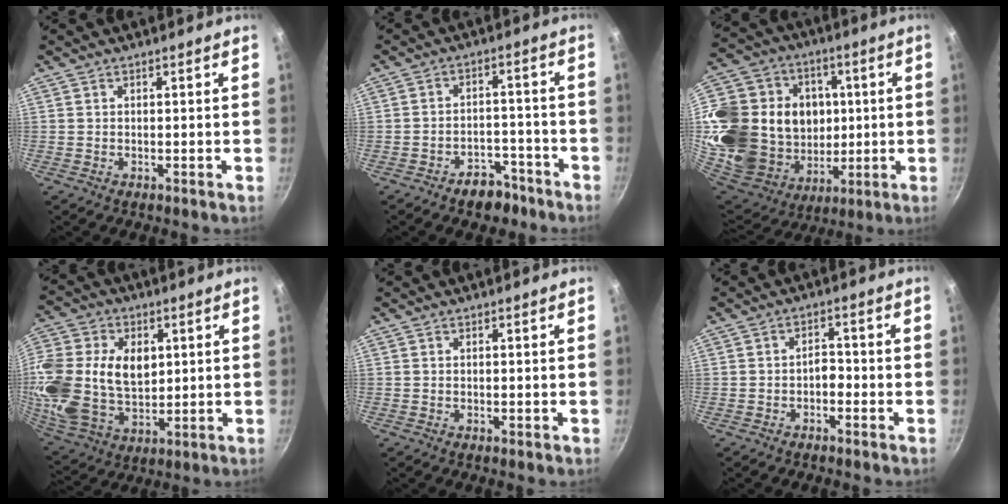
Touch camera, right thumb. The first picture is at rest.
{"total": 6.8, "force": [-4.9, 3.8, 2.7], "torque": [-0.014, 0.051, -0.062]}
{"total": 33.0, "force": [4.3, 27.3, 18.0], "torque": [-0.372, 0.019, 0.100]}
{"total": 23.1, "force": [3.7, 16.3, 16.0], "torque": [-0.352, 0.003, 0.073]}
{"total": 0.6, "force": [-0.1, 0.2, 0.6], "torque": [-0.008, 0.000, -0.002]}
{"total": 2.6, "force": [-1.3, 1.5, 1.7], "torque": [-0.013, 0.021, -0.022]}